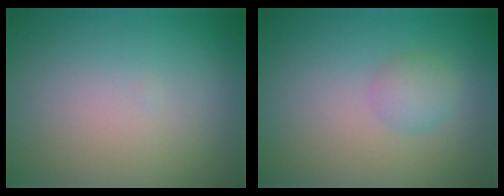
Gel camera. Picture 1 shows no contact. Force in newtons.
{"total": 1.8, "press": 1.8, "slide": 0.0}